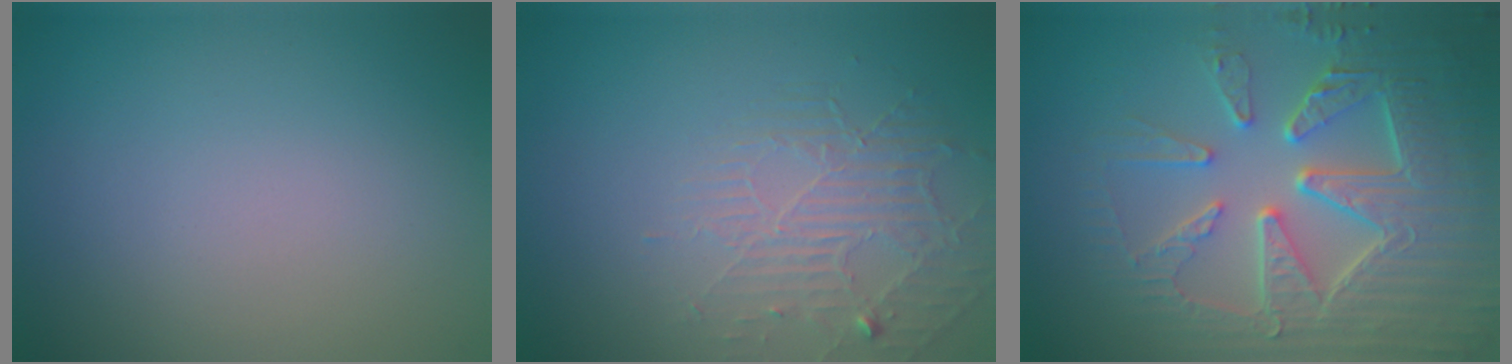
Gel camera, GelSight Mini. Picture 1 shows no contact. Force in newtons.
{"total": 2.2, "press": 1.4, "slide": 1.7}
{"total": 8.4, "press": 6.3, "slide": 5.7}